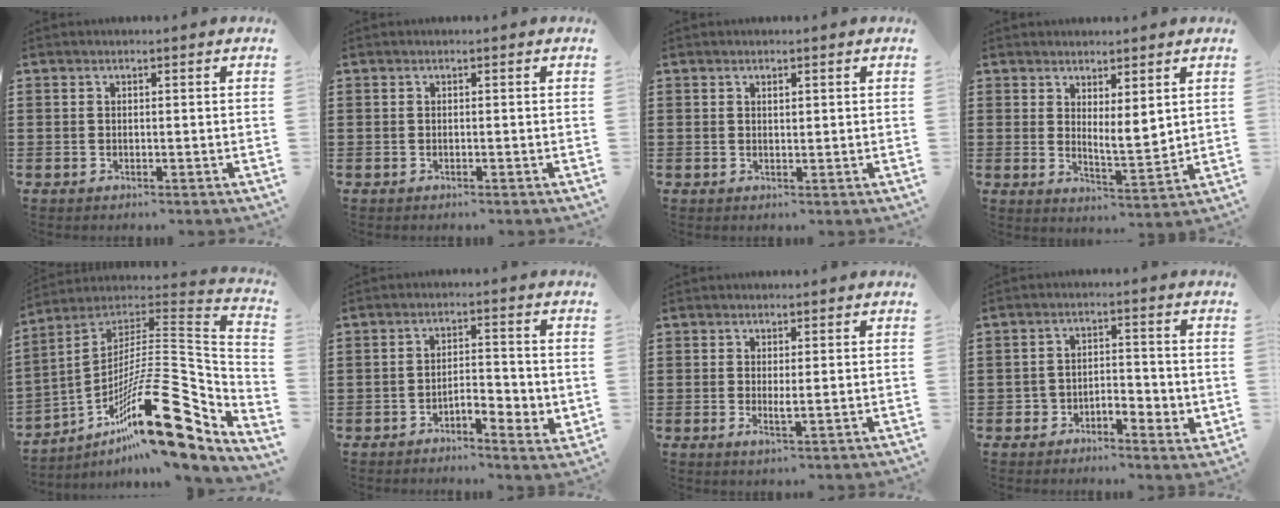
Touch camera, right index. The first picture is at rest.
{"total": 0.0}
{"total": 0.6, "force": [0.3, 0.2, 0.5], "torque": [-0.010, 0.001, 0.007]}
{"total": 3.8, "force": [2.9, 1.0, 2.3], "torque": [-0.045, -0.012, 0.052]}
{"total": 22.7, "force": [-10.9, 6.0, 19.0], "torque": [-0.312, 0.016, -0.192]}
{"total": 3.7, "force": [-2.0, 1.4, 2.7], "torque": [-0.048, 0.006, -0.038]}
{"total": 1.8, "force": [0.3, 0.1, 1.7], "torque": [-0.035, -0.003, 0.005]}
{"total": 3.1, "force": [-1.9, 1.9, 1.5], "torque": [-0.032, 0.006, -0.040]}